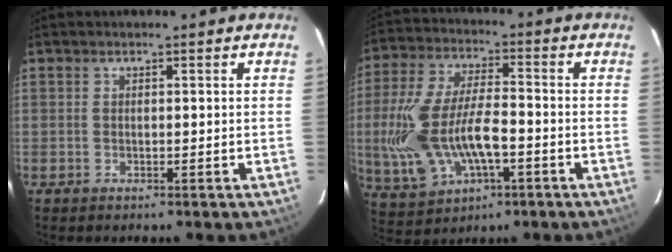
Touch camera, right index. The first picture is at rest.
{"total": 17.6, "force": [-3.9, 8.6, 14.8], "torque": [-0.328, -0.005, -0.057]}